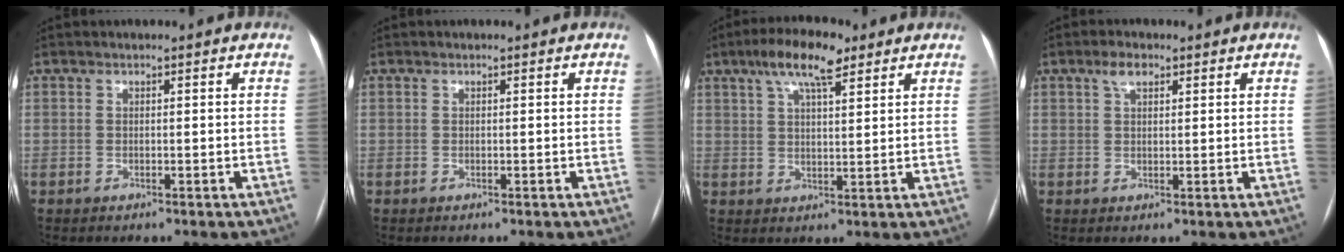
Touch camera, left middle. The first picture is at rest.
{"total": 0.0}
{"total": 8.3, "force": [5.1, 2.1, 6.2], "torque": [-0.117, 0.018, 0.086]}
{"total": 2.6, "force": [1.5, 1.2, 1.7], "torque": [-0.039, 0.009, 0.030]}